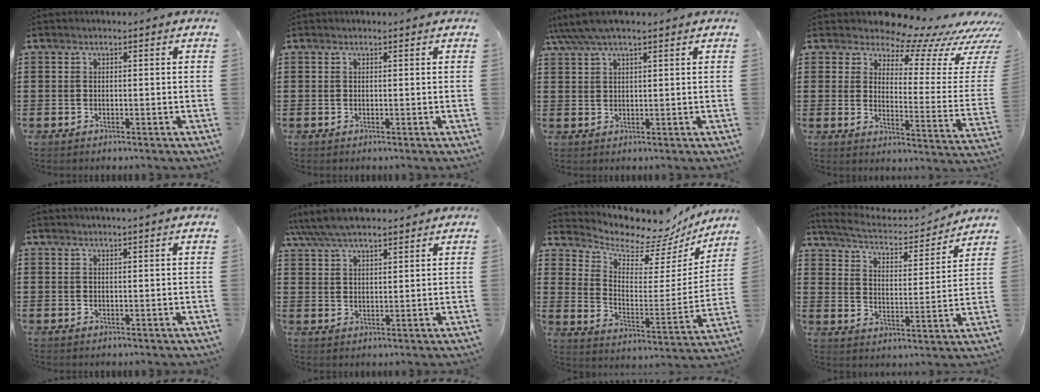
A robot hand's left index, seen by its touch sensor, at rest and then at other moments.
{"total": 0.0}
{"total": 3.9, "force": [3.0, 0.7, 2.4], "torque": [-0.054, 0.003, 0.055]}
{"total": 9.3, "force": [8.2, 2.2, 3.7], "torque": [-0.073, -0.071, 0.135]}
{"total": 1.0, "force": [0.8, -0.2, 0.4], "torque": [-0.007, -0.003, 0.016]}
{"total": 5.6, "force": [5.0, 1.3, 2.2], "torque": [-0.059, -0.009, 0.092]}
{"total": 6.7, "force": [6.2, 2.0, 1.5], "torque": [-0.051, -0.059, 0.101]}
{"total": 5.0, "force": [4.6, 0.9, 1.7], "torque": [-0.060, -0.031, 0.073]}